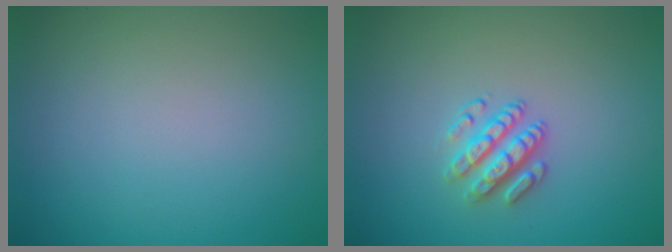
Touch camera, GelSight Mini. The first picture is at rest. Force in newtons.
{"total": 2.7, "press": 2.5, "slide": 1.2}